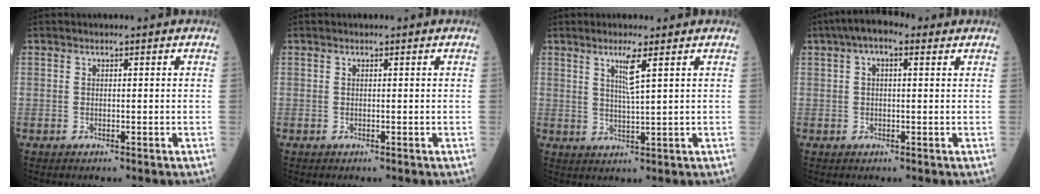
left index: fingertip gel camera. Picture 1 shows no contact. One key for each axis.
{"total": 0.0}
{"total": 3.6, "fx": 1.8, "fy": -0.3, "fz": 3.1, "tx": -0.063, "ty": -0.007, "tz": 0.038}
{"total": 5.1, "fx": 2.6, "fy": 2.1, "fz": 3.9, "tx": -0.077, "ty": 0.029, "tz": 0.039}